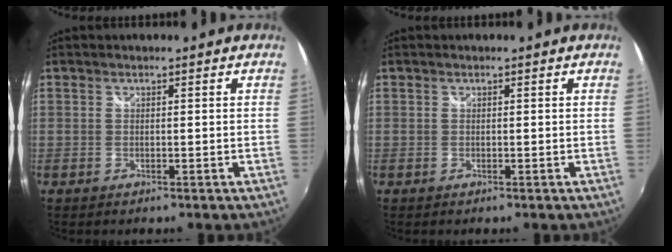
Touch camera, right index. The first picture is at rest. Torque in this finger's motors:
{"motor_torque": [0.00, 0.00, 0.00, 0.00]}